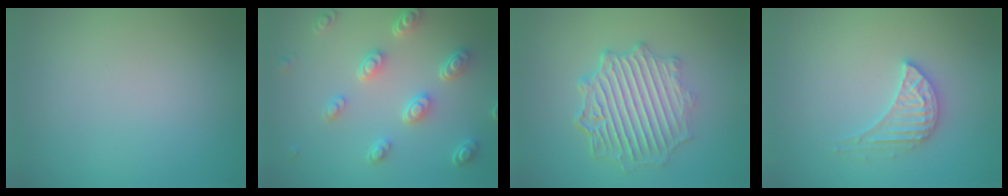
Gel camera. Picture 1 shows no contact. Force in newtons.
{"total": 4.7, "press": 3.7, "slide": 2.9}
{"total": 6.8, "press": 5.1, "slide": 4.5}
{"total": 3.0, "press": 2.9, "slide": 0.4}